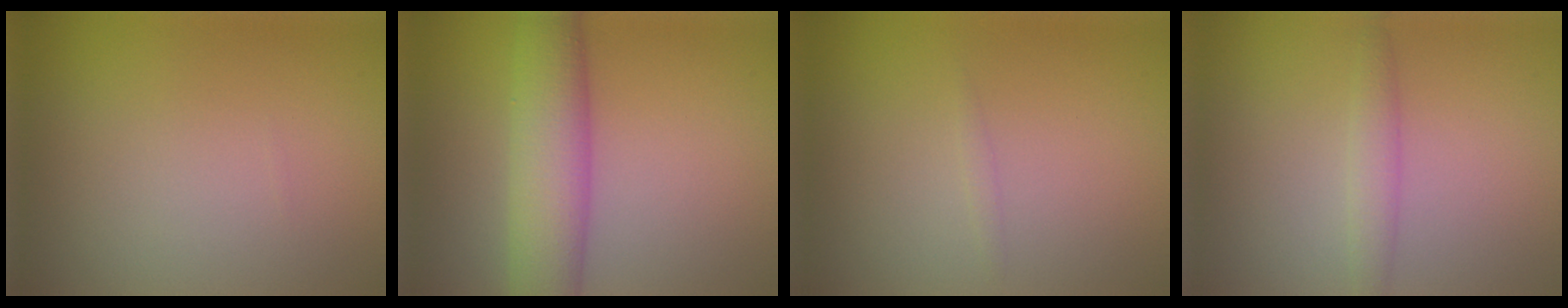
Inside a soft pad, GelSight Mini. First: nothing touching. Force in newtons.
{"total": 7.1, "press": 7.1, "slide": 0.2}
{"total": 0.6, "press": 0.6, "slide": 0.1}
{"total": 1.8, "press": 1.8, "slide": 0.1}